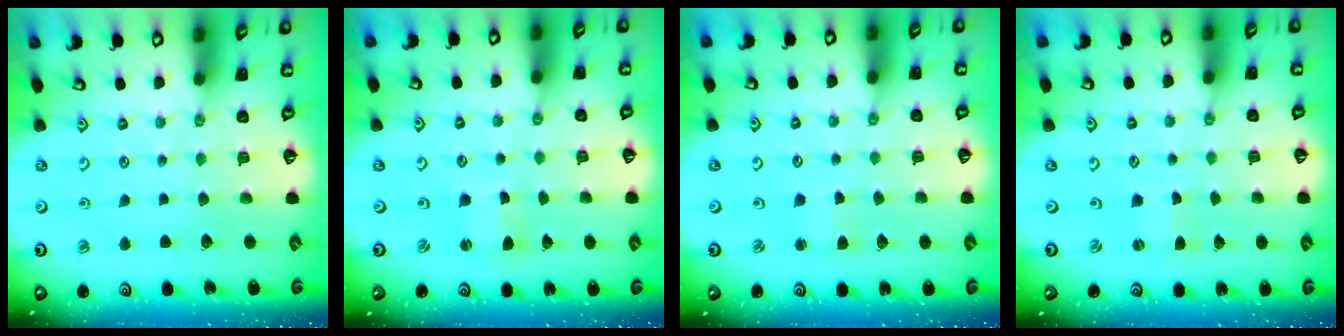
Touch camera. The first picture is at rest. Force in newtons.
{"total": 1.9, "press": 1.9, "slide": 0.3}
{"total": 2.5, "press": 2.5, "slide": 0.3}
{"total": 1.0, "press": 1.0, "slide": 0.3}